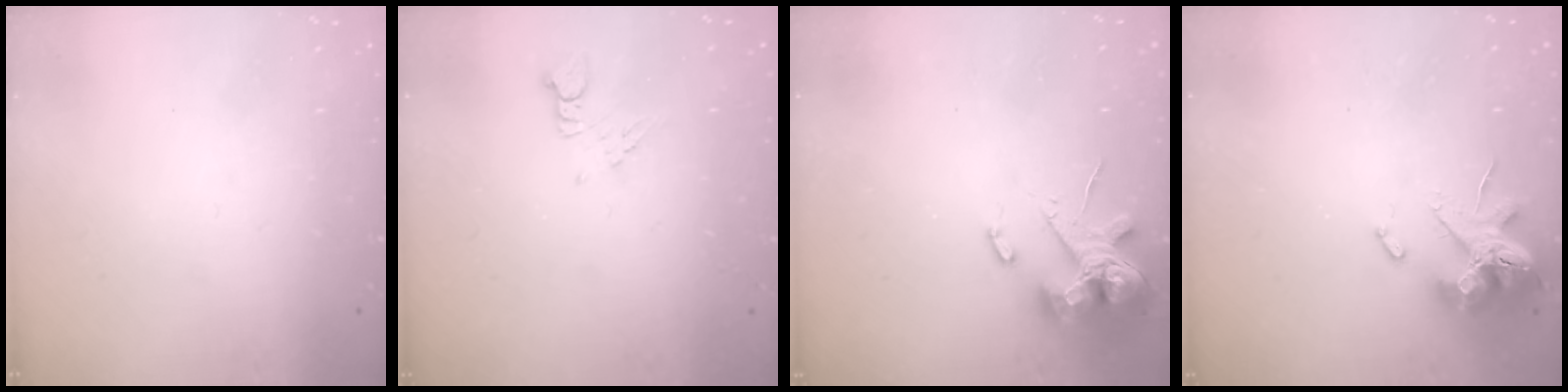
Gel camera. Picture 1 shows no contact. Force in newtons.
{"total": 4.8, "press": 4.8, "slide": 0.6}
{"total": 13.9, "press": 13.7, "slide": 2.1}
{"total": 13.6, "press": 13.5, "slide": 1.6}